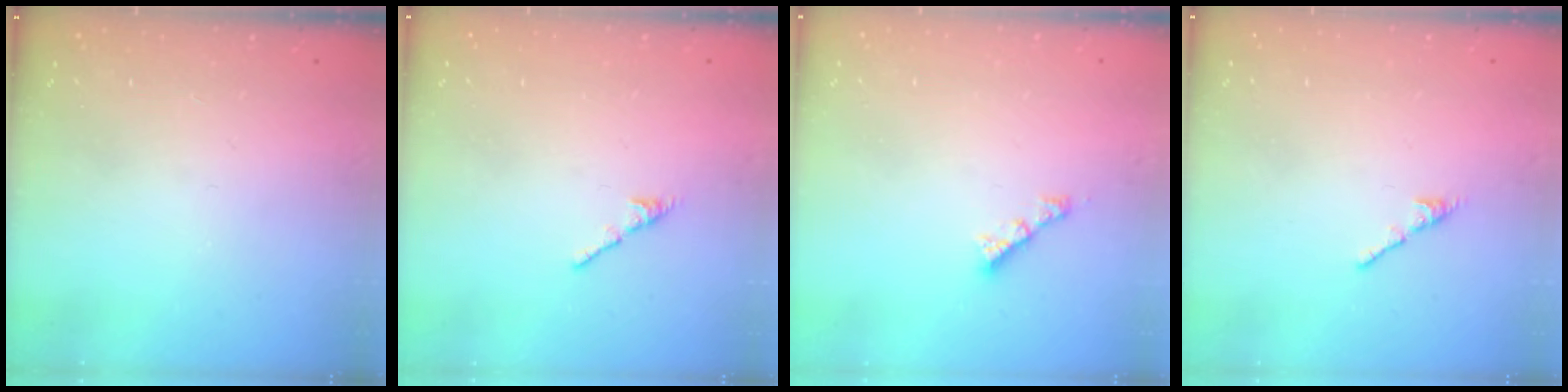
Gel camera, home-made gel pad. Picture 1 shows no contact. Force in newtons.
{"total": 2.7, "press": 2.6, "slide": 0.8}
{"total": 2.4, "press": 2.4, "slide": 0.3}
{"total": 2.7, "press": 2.7, "slide": 0.7}